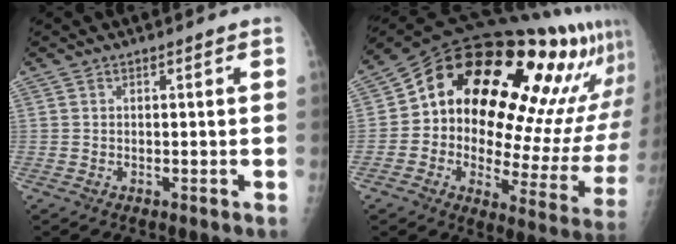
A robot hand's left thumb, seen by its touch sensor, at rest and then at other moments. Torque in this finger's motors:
{"motor_torque": [1.73, 3.28, 1.39, -1.38, 0.43]}